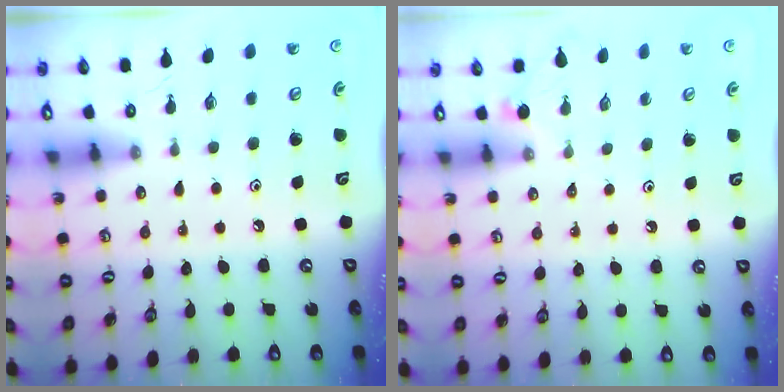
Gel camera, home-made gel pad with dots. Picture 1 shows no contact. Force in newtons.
{"total": 2.2, "press": 2.2, "slide": 0.4}